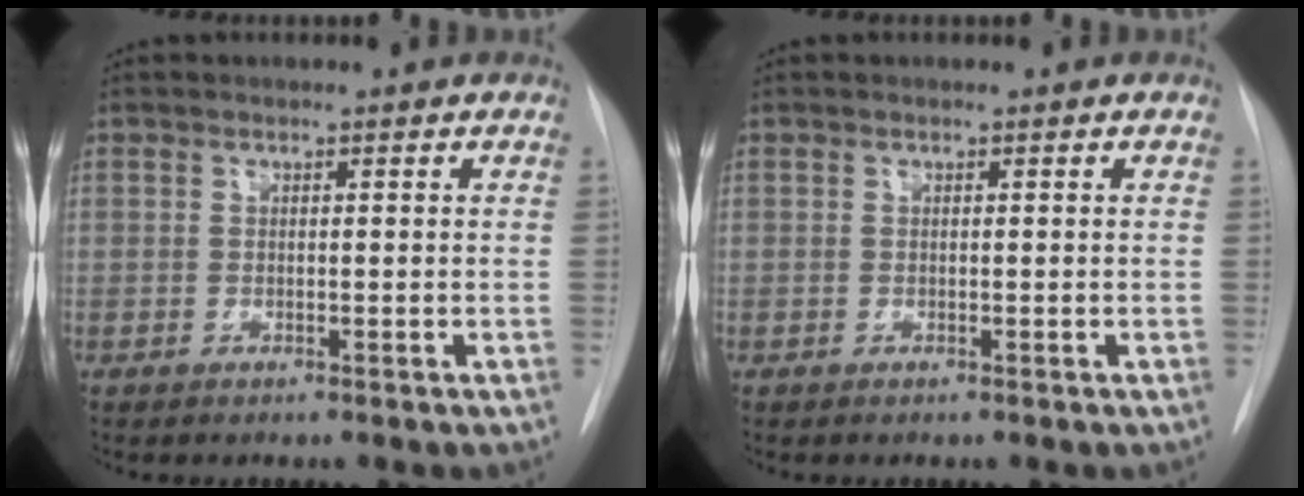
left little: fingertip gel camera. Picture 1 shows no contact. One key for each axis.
{"total": 0.0}